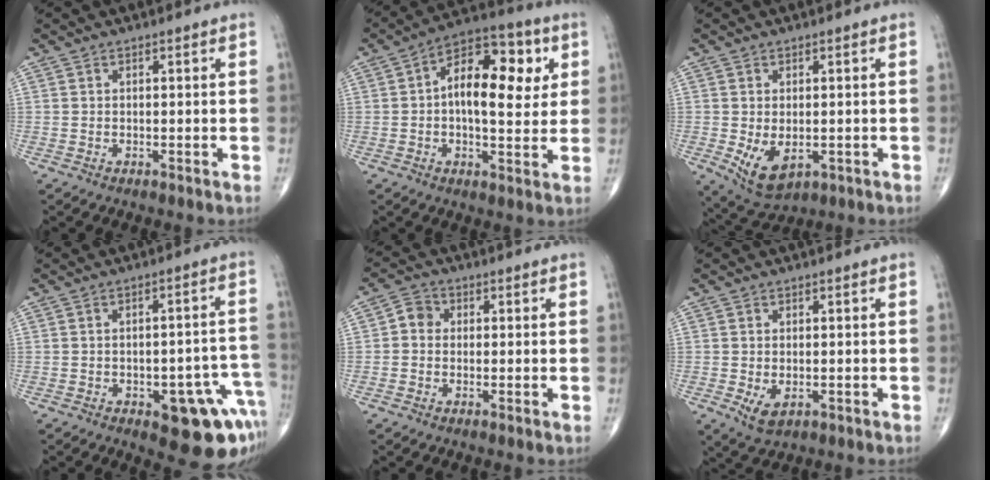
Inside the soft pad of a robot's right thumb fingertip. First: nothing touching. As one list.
[{"total": 15.3, "force": [2.6, 7.9, 12.9], "torque": [-0.166, 0.017, 0.032]}, {"total": 7.1, "force": [-1.4, 4.2, 5.6], "torque": [-0.092, -0.014, -0.008]}, {"total": 13.9, "force": [-6.1, 6.0, 10.9], "torque": [-0.077, 0.046, -0.062]}, {"total": 3.4, "force": [-0.1, 3.0, 1.6], "torque": [-0.013, 0.010, -0.012]}, {"total": 3.8, "force": [-0.9, 2.1, 3.0], "torque": [-0.053, -0.008, -0.007]}]